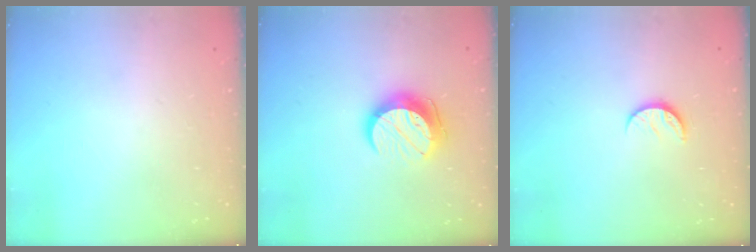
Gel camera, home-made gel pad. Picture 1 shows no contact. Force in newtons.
{"total": 11.5, "press": 11.5, "slide": 0.9}
{"total": 6.1, "press": 6.1, "slide": 0.6}